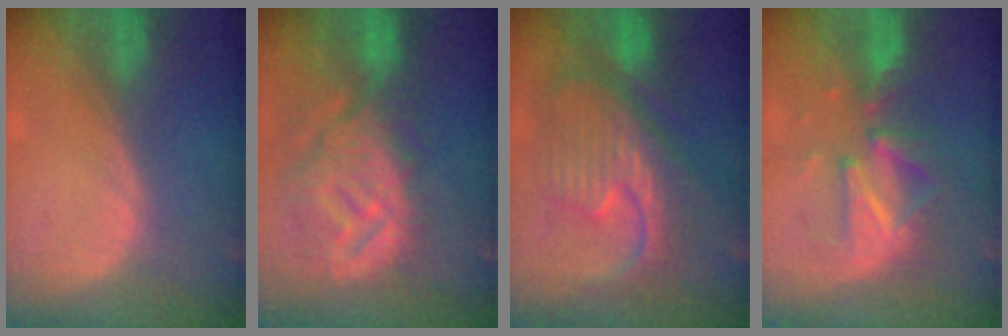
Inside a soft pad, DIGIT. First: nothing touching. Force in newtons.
{"total": 12.3, "press": 11.0, "slide": 5.5}
{"total": 12.3, "press": 12.2, "slide": 1.4}
{"total": 7.9, "press": 7.9, "slide": 0.6}